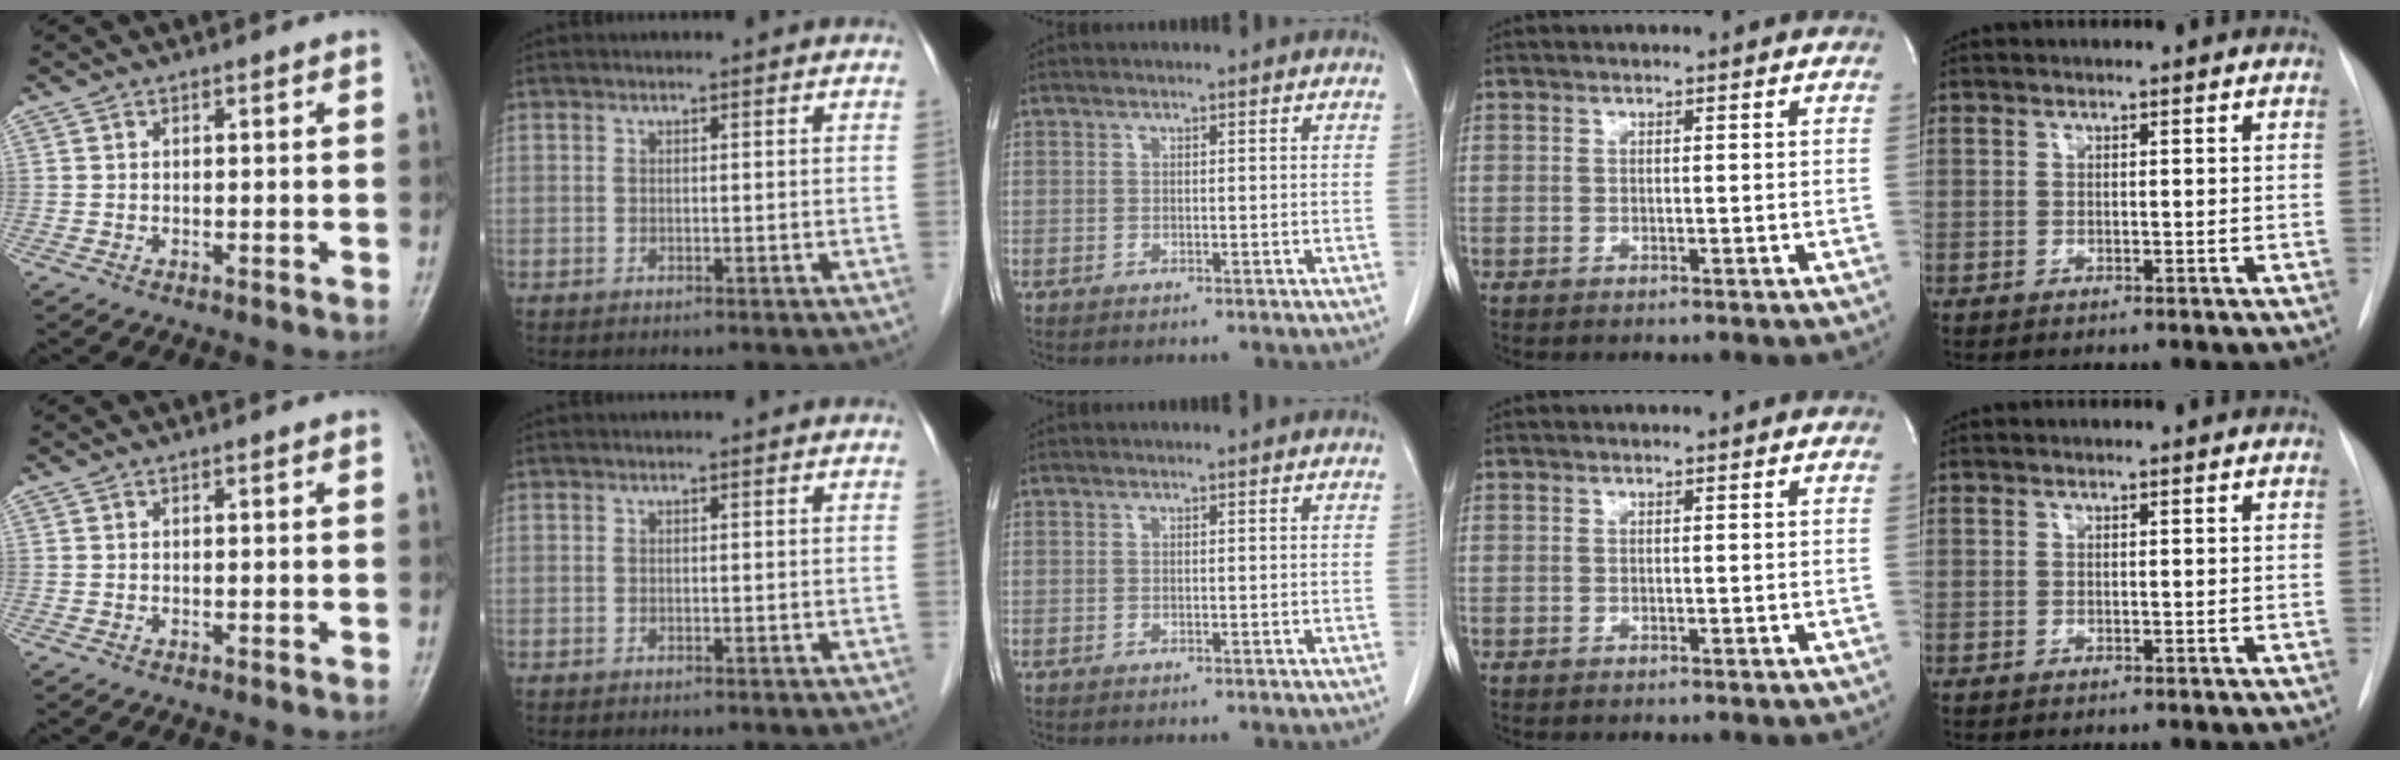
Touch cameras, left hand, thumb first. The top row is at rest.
{}